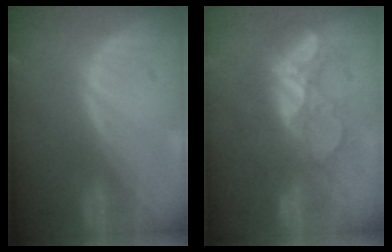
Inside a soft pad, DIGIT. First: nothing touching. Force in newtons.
{"total": 8.7, "press": 7.8, "slide": 3.7}